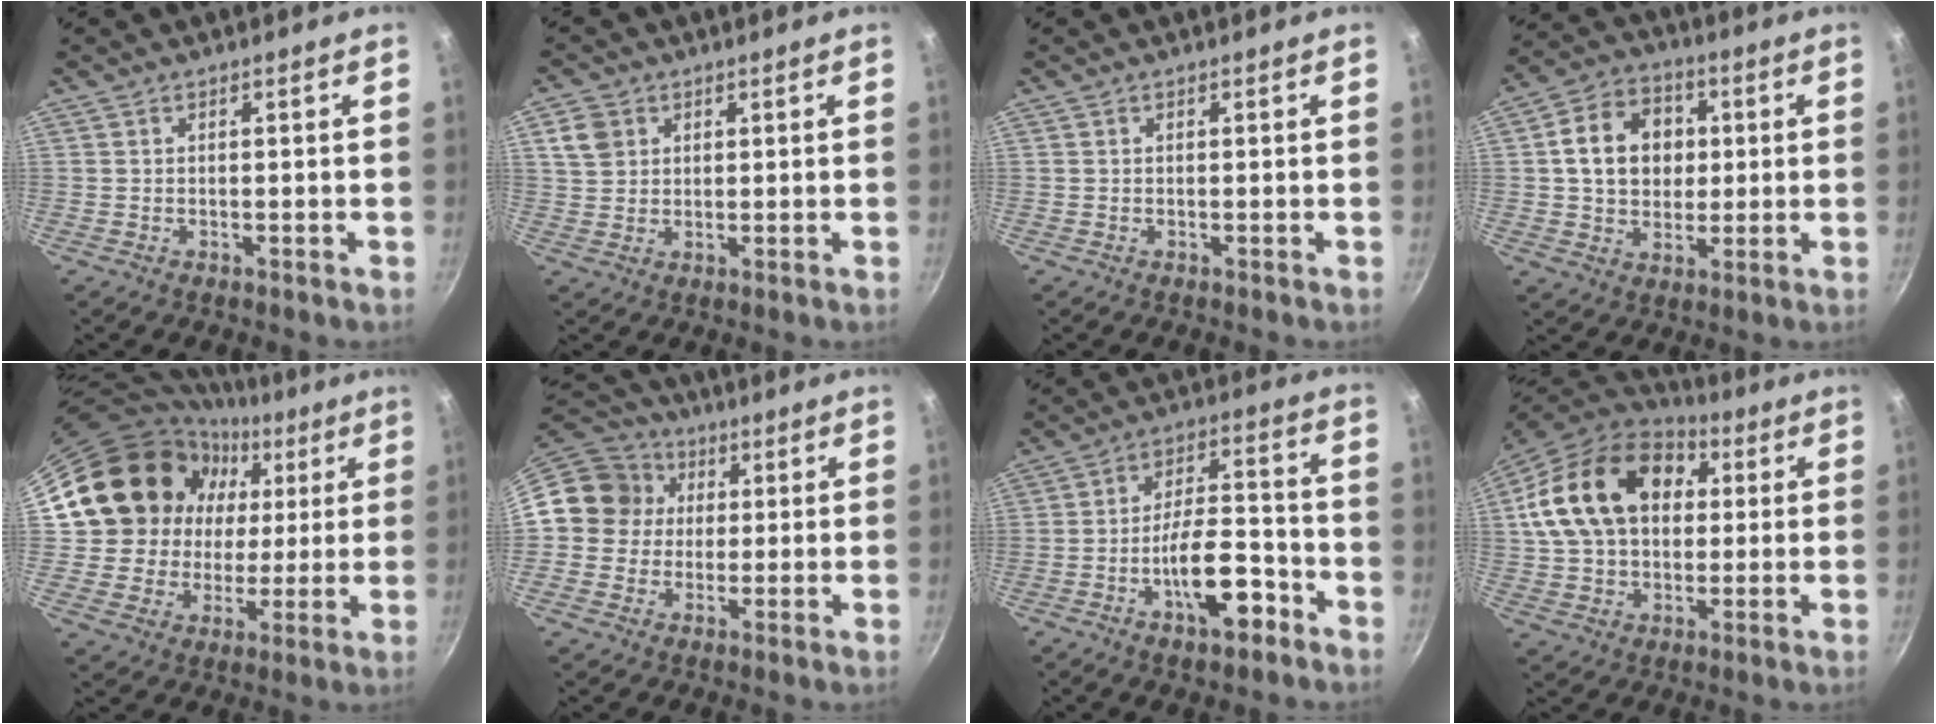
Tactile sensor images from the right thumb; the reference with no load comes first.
{"total": 5.3, "force": [2.1, 4.3, 2.3], "torque": [-0.023, 0.004, 0.042]}
{"total": 0.0}
{"total": 13.2, "force": [2.0, 10.7, 7.6], "torque": [-0.103, 0.015, 0.026]}
{"total": 18.5, "force": [5.6, 16.3, 6.8], "torque": [-0.090, 0.003, 0.102]}
{"total": 12.2, "force": [1.7, 11.3, 4.3], "torque": [-0.046, 0.022, 0.009]}
{"total": 12.5, "force": [-6.0, 5.2, 9.6], "torque": [-0.132, 0.052, -0.094]}
{"total": 21.9, "force": [5.1, 15.6, 14.5], "torque": [-0.234, 0.021, 0.081]}